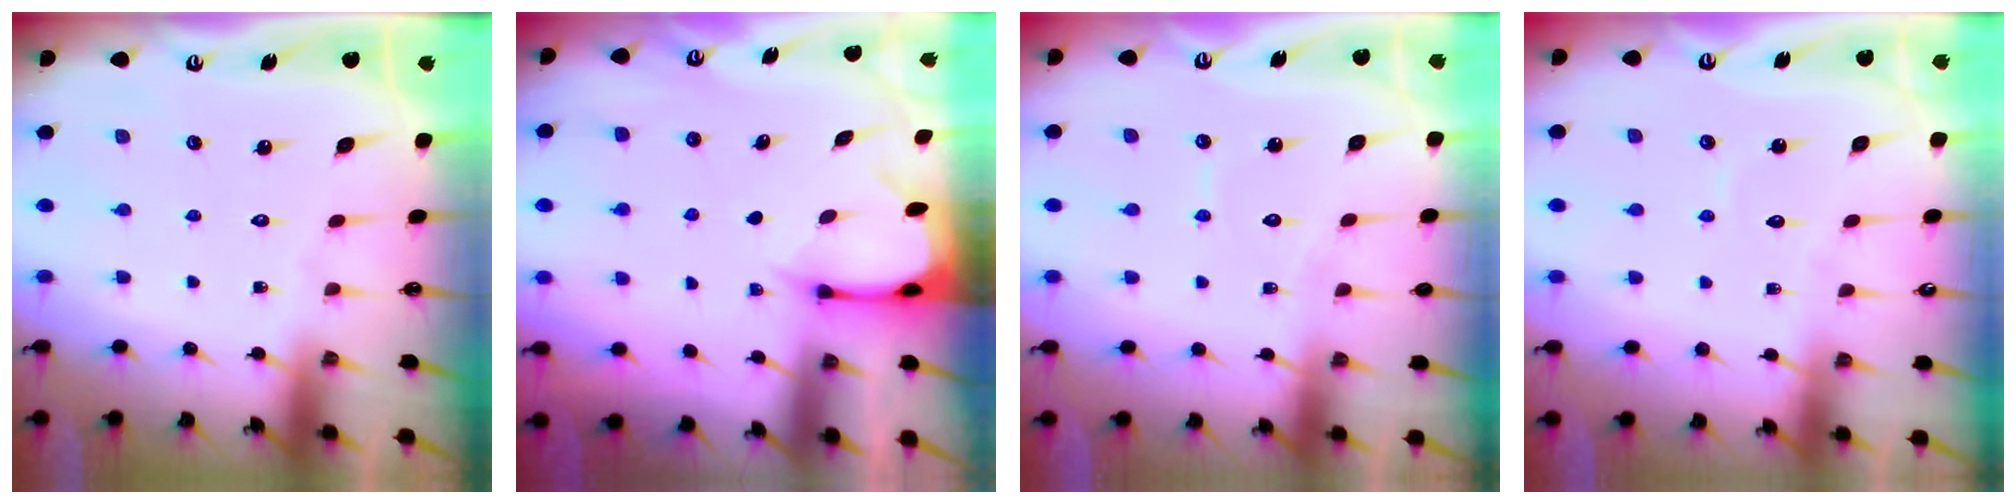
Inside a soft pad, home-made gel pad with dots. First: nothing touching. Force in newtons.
{"total": 2.6, "press": 2.5, "slide": 0.3}
{"total": 3.7, "press": 3.7, "slide": 0.3}
{"total": 3.5, "press": 3.5, "slide": 0.3}